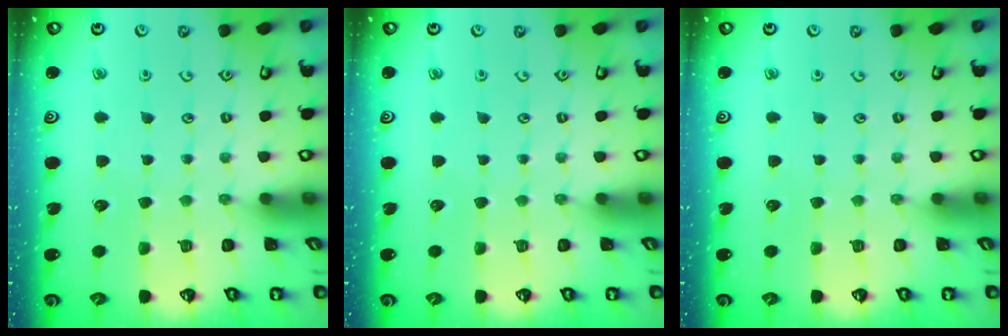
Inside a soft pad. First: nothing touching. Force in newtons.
{"total": 0.0}
{"total": 0.0}